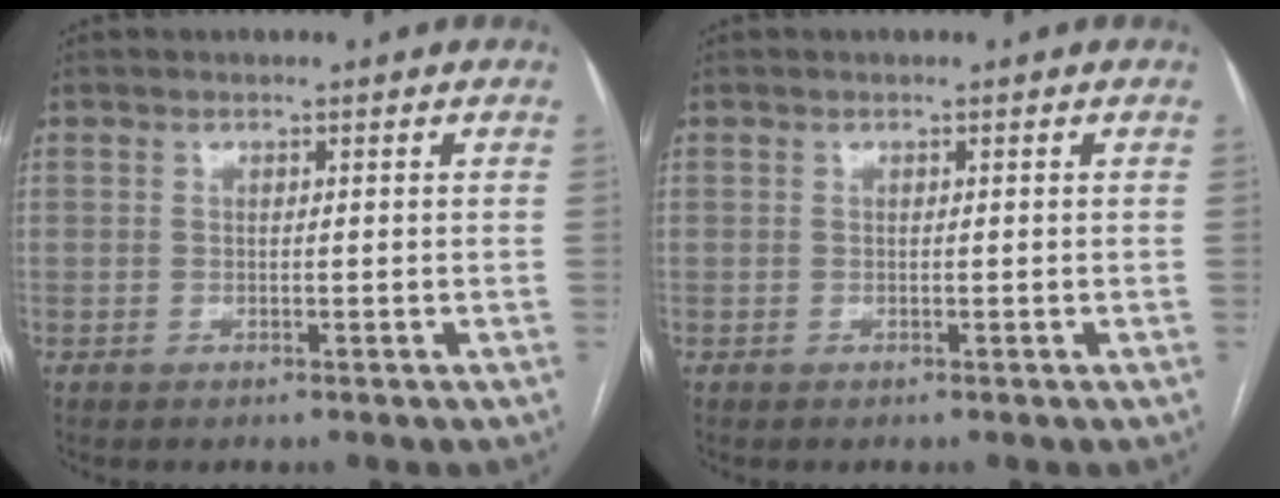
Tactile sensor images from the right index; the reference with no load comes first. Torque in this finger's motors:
{"motor_torque": [0.00, 0.00, 0.00, 0.00]}